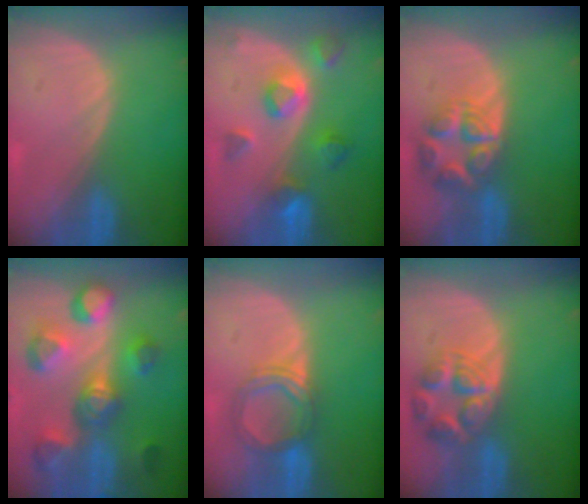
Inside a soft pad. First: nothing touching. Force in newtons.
{"total": 7.6, "press": 6.8, "slide": 3.4}
{"total": 7.7, "press": 6.7, "slide": 3.7}
{"total": 10.8, "press": 10.0, "slide": 4.1}
{"total": 5.5, "press": 5.2, "slide": 1.8}
{"total": 7.7, "press": 6.9, "slide": 3.4}